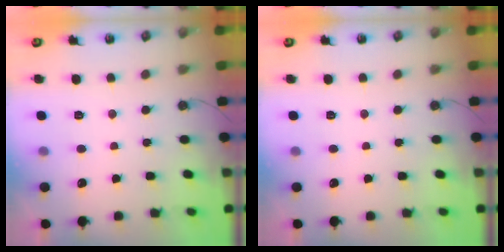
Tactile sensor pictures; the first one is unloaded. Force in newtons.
{"total": 0.0}